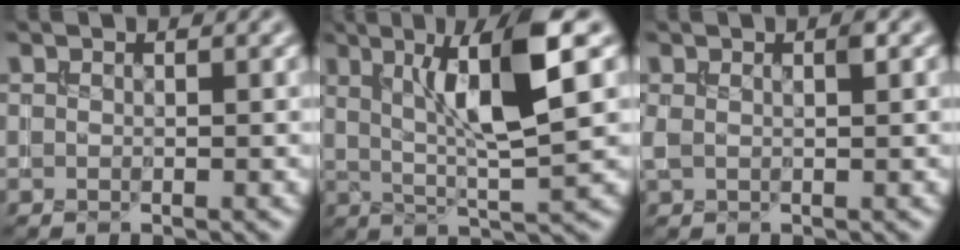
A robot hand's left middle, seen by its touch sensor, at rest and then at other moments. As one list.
[{"total": 7.9, "force": [2.2, 1.3, 7.5], "torque": [-0.124, -0.001, 0.042]}, {"total": 1.4, "force": [0.4, 0.3, 1.3], "torque": [-0.023, 0.000, 0.010]}]